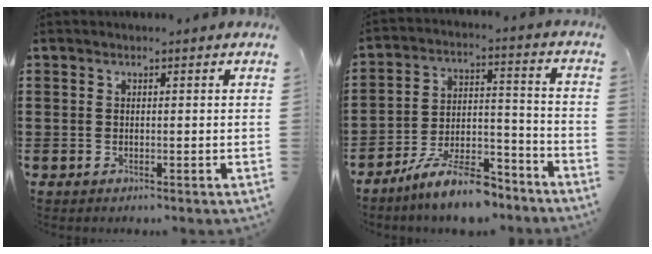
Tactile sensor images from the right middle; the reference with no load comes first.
{"total": 10.4, "force": [-8.8, 1.9, 5.2], "torque": [-0.093, 0.027, -0.167]}